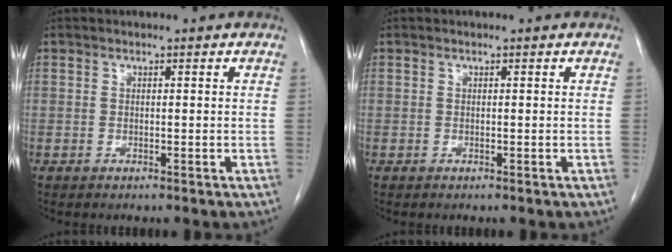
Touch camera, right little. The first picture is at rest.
{"total": 0.0}